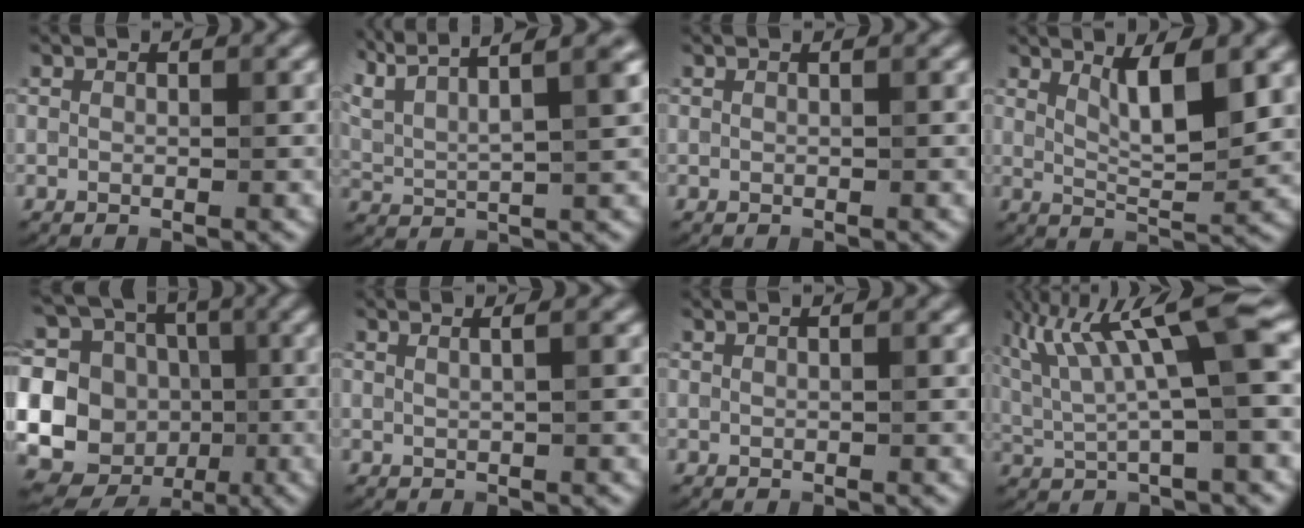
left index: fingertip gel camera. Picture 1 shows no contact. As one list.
[{"total": 10.6, "force": [7.7, 2.9, 6.6], "torque": [-0.130, 0.033, 0.100]}, {"total": 0.0}, {"total": 4.9, "force": [2.2, 1.2, 4.2], "torque": [-0.074, -0.009, 0.041]}, {"total": 18.9, "force": [-1.1, 17.8, 6.3], "torque": [-0.143, 0.018, -0.055]}, {"total": 2.7, "force": [1.4, 1.2, 2.0], "torque": [-0.004, 0.007, -0.010]}, {"total": 1.2, "force": [0.7, 0.4, 0.8], "torque": [-0.007, 0.000, 0.002]}, {"total": 9.4, "force": [3.2, 1.5, 8.7], "torque": [-0.161, 0.016, 0.061]}]